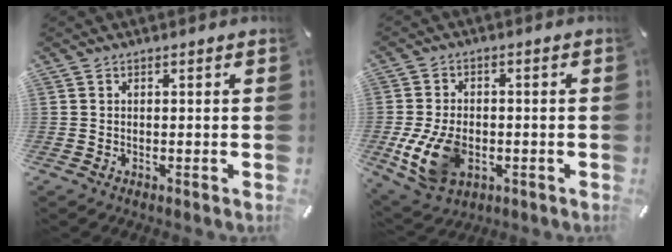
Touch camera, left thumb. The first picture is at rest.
{"total": 12.1, "force": [-2.9, 8.3, 8.3], "torque": [-0.180, 0.000, -0.049]}